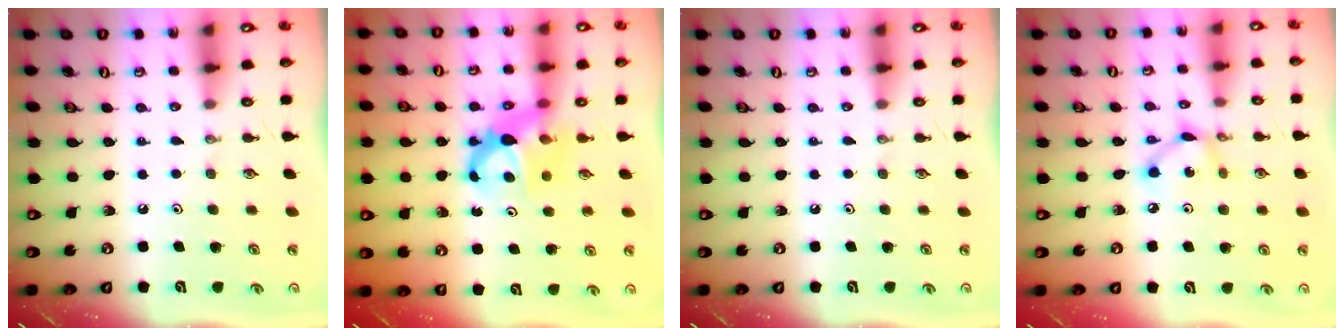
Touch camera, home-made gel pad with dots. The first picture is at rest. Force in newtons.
{"total": 6.6, "press": 6.6, "slide": 0.5}
{"total": 0.0}
{"total": 6.2, "press": 6.2, "slide": 0.2}